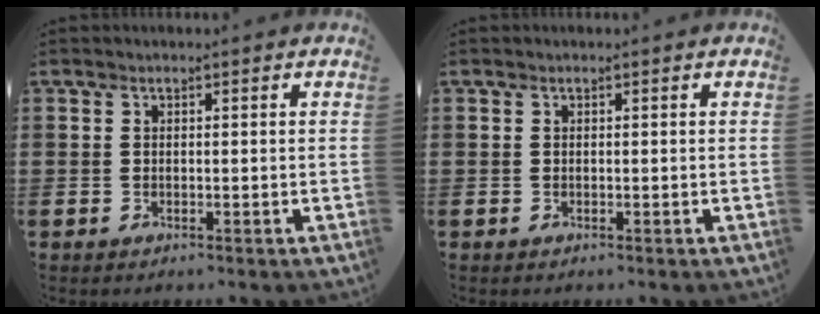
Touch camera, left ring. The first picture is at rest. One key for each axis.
{"total": 0.0}